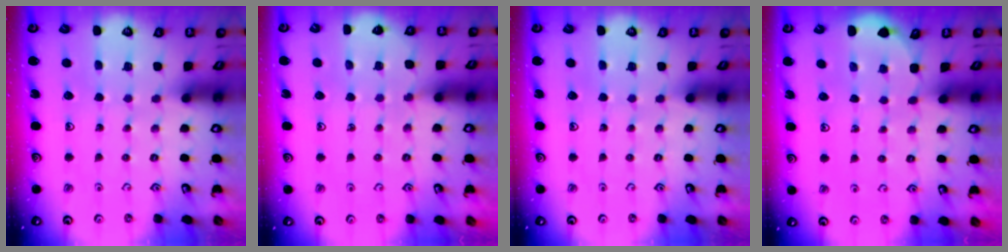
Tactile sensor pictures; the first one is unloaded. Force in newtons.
{"total": 5.9, "press": 5.8, "slide": 1.1}
{"total": 0.0}
{"total": 1.7, "press": 1.6, "slide": 0.1}